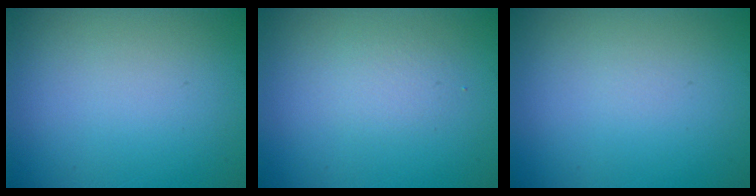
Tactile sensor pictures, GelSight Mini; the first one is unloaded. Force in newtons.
{"total": 1.4, "press": 1.4, "slide": 0.0}
{"total": 0.0}